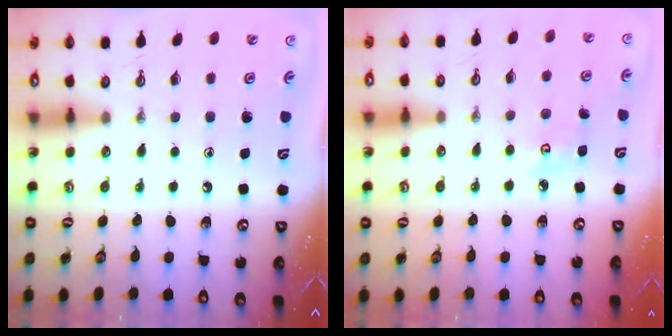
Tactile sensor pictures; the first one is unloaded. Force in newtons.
{"total": 3.9, "press": 3.9, "slide": 0.3}